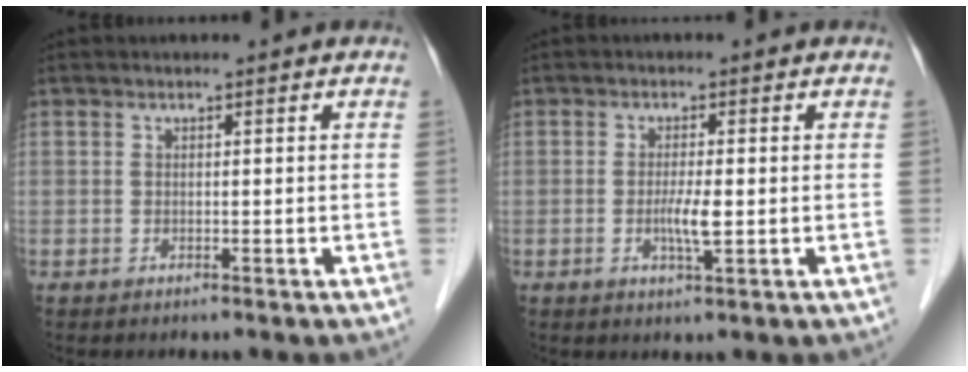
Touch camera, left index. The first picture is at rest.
{"total": 3.4, "force": [-0.4, 0.3, 3.3], "torque": [-0.062, -0.005, -0.005]}